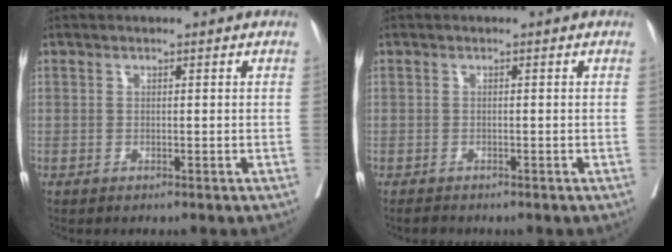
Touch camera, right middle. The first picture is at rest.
{"total": 0.8, "force": [-0.7, 0.3, 0.1], "torque": [-0.007, -0.002, -0.014]}